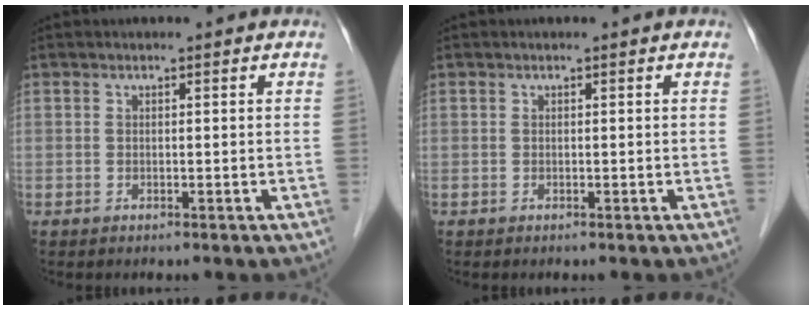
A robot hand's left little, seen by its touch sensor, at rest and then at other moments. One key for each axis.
{"total": 0.0}